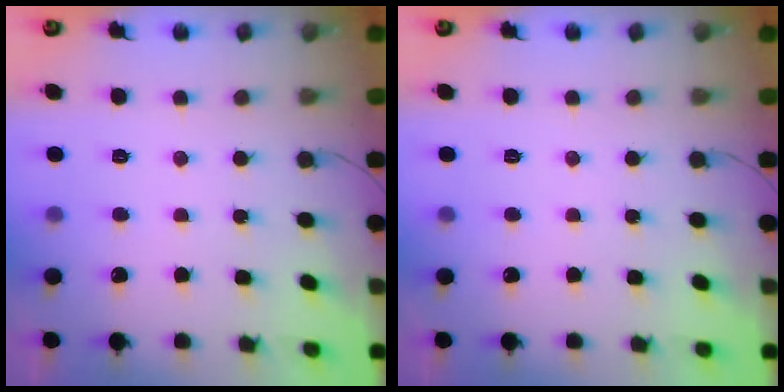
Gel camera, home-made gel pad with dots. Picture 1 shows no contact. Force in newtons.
{"total": 0.0}